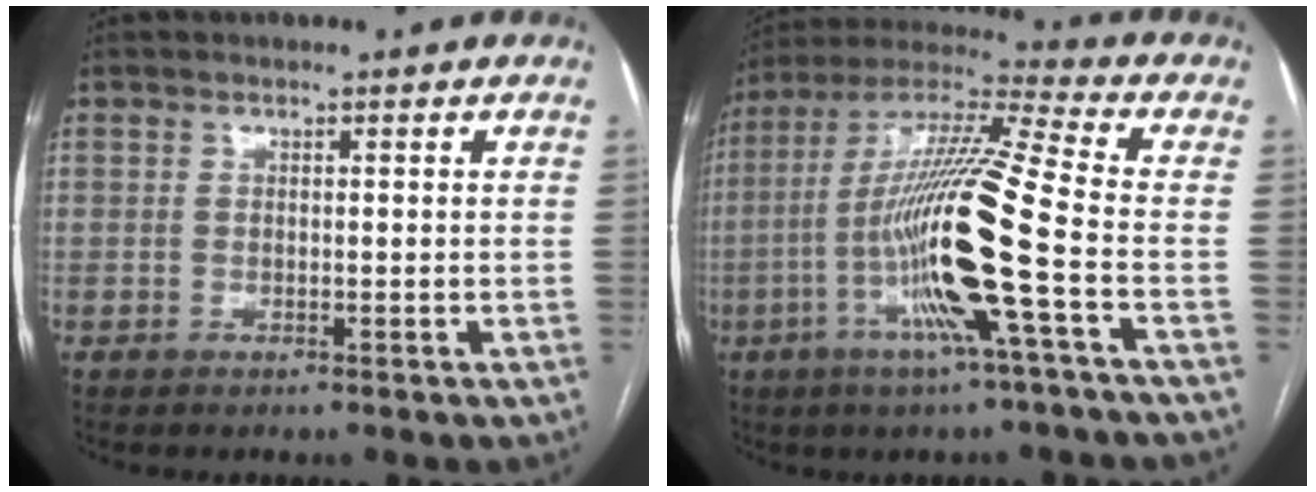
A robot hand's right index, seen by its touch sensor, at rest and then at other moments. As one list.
[{"total": 17.5, "force": [-4.7, -1.1, 16.8], "torque": [-0.328, -0.008, -0.100]}]